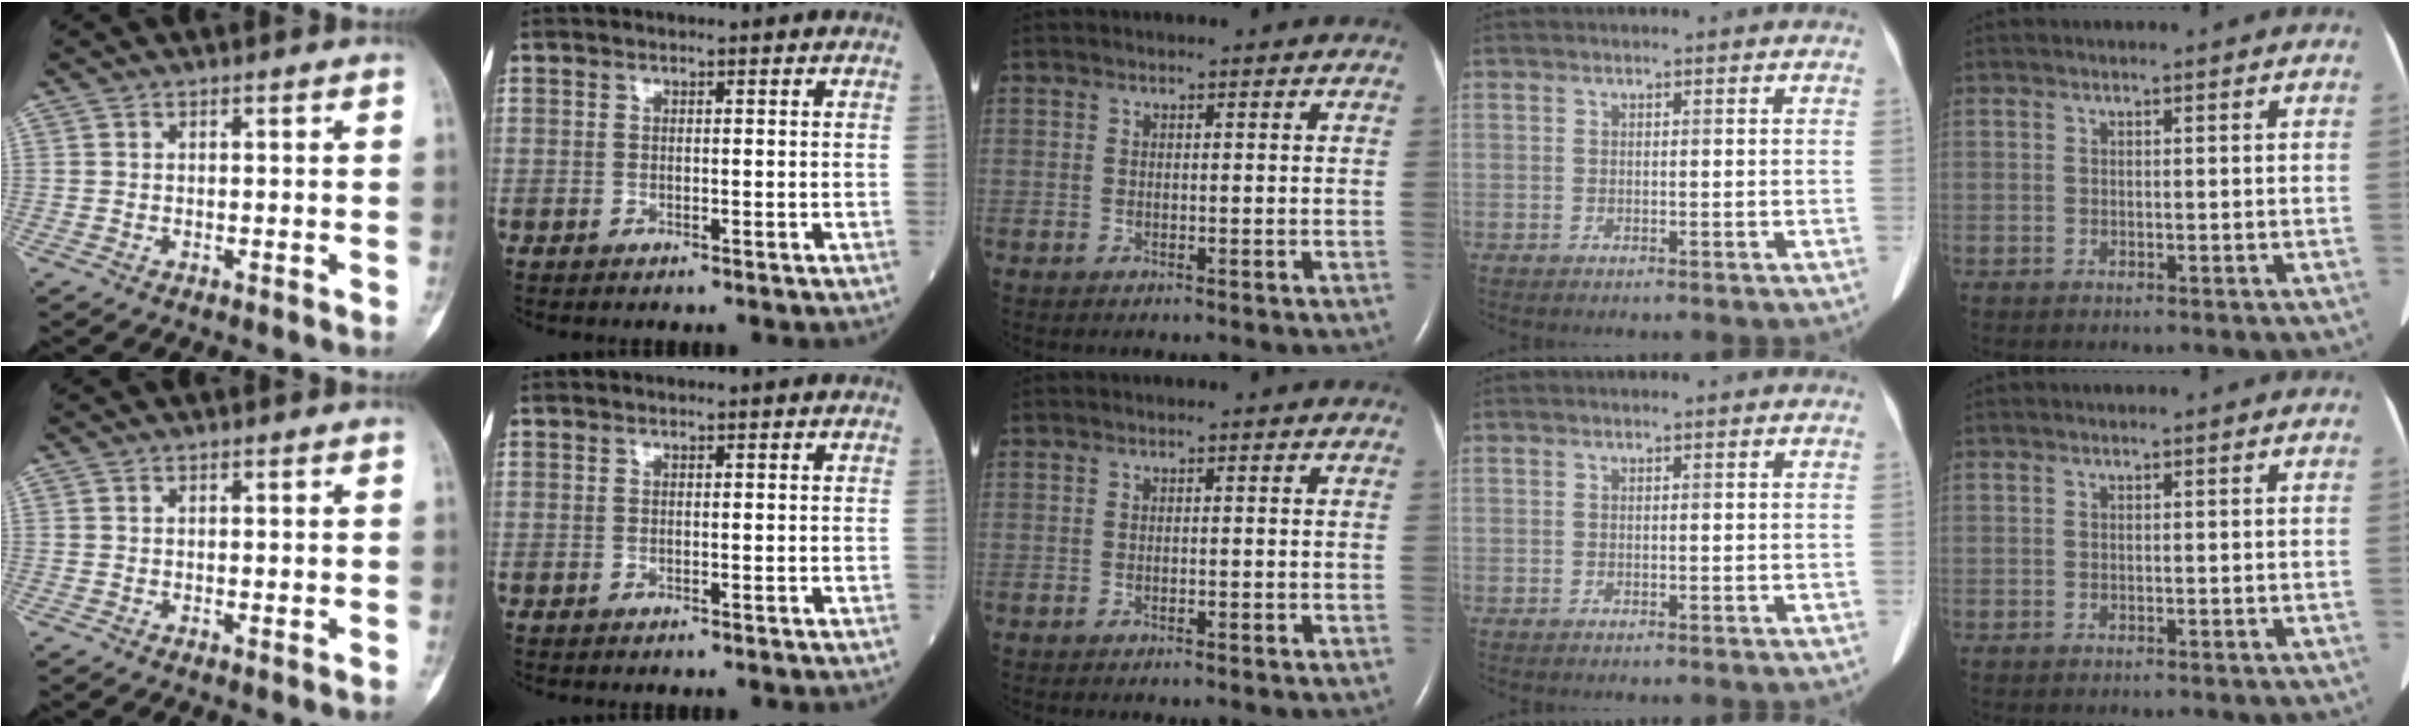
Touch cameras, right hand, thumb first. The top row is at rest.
{"thumb": {"total": 0.8, "force": [0.0, 0.3, 0.7], "torque": [-0.006, -0.002, 0.000]}, "middle": {"total": 0.5, "force": [-0.3, 0.1, 0.4], "torque": [-0.013, 0.000, -0.002]}}